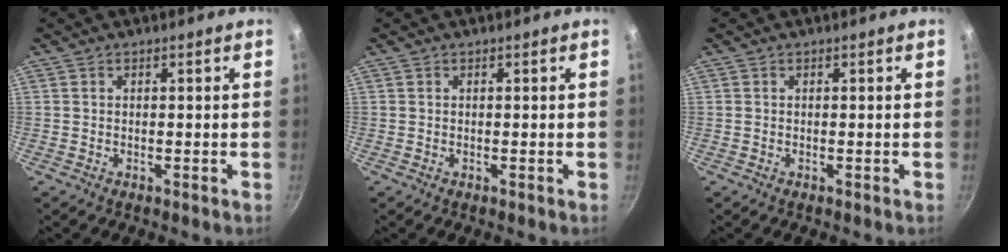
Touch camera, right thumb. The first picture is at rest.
{"total": 0.0}
{"total": 0.0}